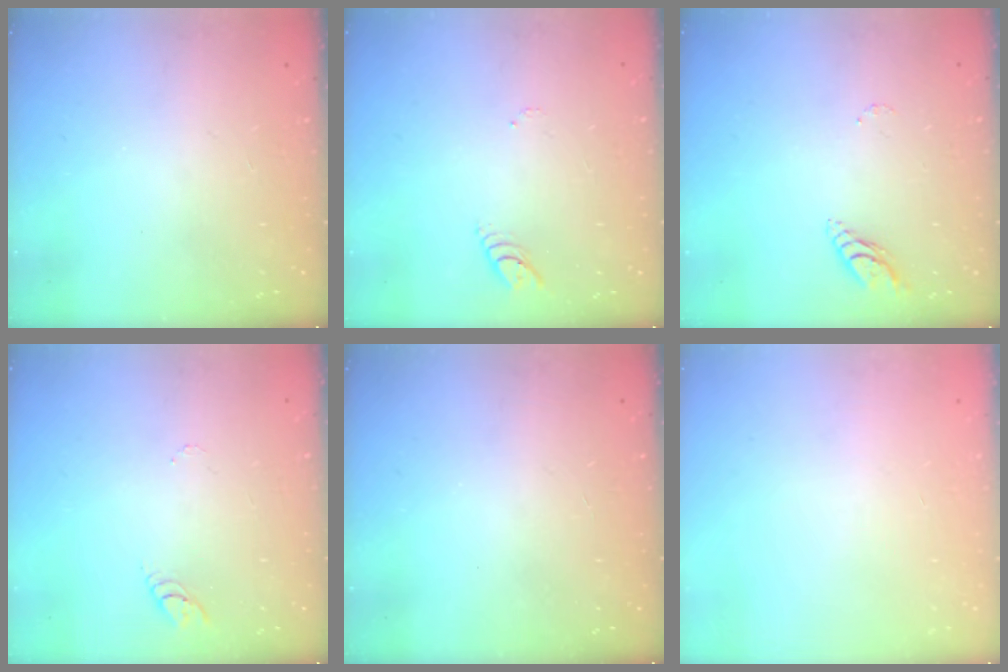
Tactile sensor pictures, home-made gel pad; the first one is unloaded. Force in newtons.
{"total": 3.7, "press": 3.7, "slide": 0.4}
{"total": 5.2, "press": 5.2, "slide": 0.4}
{"total": 3.2, "press": 3.2, "slide": 0.3}
{"total": 0.0}
{"total": 0.0}